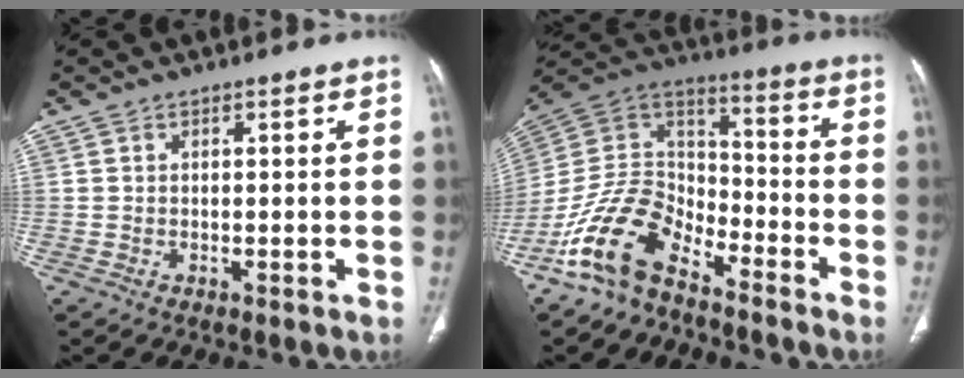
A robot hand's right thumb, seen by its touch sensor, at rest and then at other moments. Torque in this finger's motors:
{"motor_torque": [0.25, 0.36, 1.52, -1.25, 0.44]}